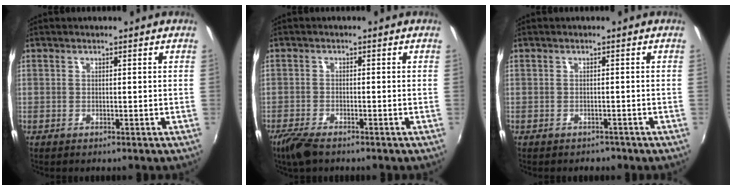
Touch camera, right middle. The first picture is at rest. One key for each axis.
{"total": 5.2, "fx": -3.9, "fy": 1.5, "fz": 3.0, "tx": -0.082, "ty": -0.017, "tz": -0.077}
{"total": 2.4, "fx": -1.9, "fy": 1.3, "fz": 0.4, "tx": -0.012, "ty": -0.008, "tz": -0.024}